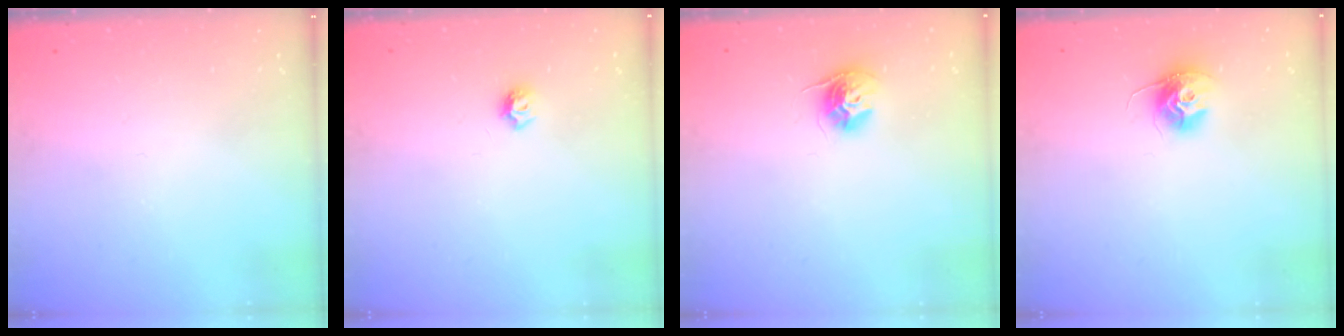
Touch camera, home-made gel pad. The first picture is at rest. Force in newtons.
{"total": 5.9, "press": 5.9, "slide": 0.6}
{"total": 10.6, "press": 10.5, "slide": 0.8}
{"total": 10.6, "press": 10.5, "slide": 0.7}